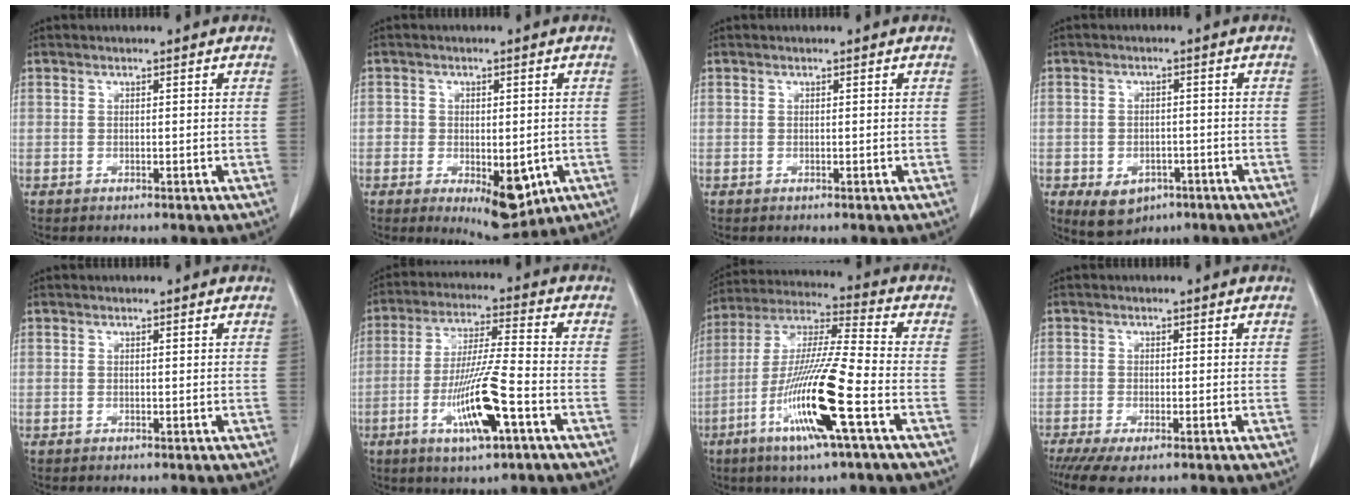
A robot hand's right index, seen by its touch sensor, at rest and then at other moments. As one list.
[{"total": 8.3, "force": [-2.7, 4.3, 6.6], "torque": [-0.073, -0.009, -0.026]}, {"total": 0.0}, {"total": 6.2, "force": [-3.2, 4.5, 2.9], "torque": [-0.045, 0.001, -0.036]}, {"total": 0.0}, {"total": 12.1, "force": [-4.6, 0.7, 11.2], "torque": [-0.217, -0.013, -0.083]}, {"total": 16.2, "force": [-6.2, -0.1, 15.0], "torque": [-0.302, -0.018, -0.120]}, {"total": 5.1, "force": [-3.5, 1.1, 3.5], "torque": [-0.059, -0.013, -0.057]}]